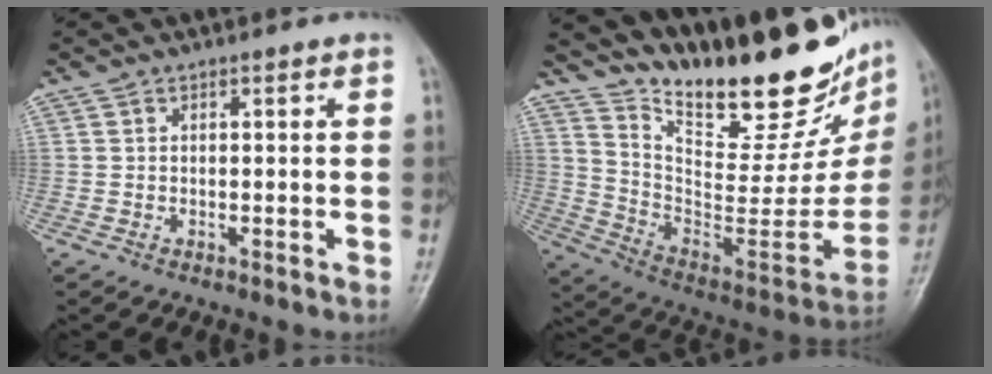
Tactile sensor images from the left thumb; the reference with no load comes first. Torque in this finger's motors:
{"motor_torque": [0.46, 0.06, 0.54, -2.24, 0.09]}